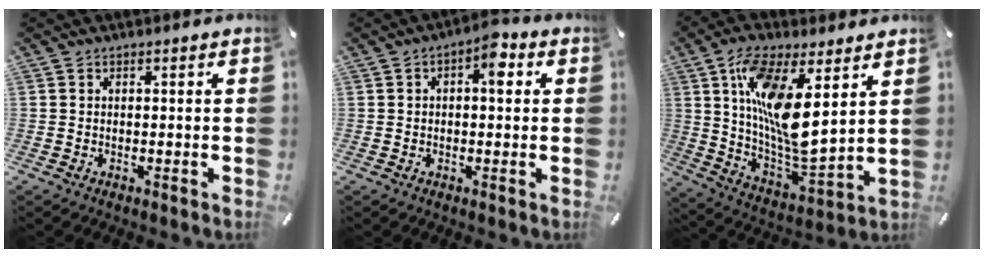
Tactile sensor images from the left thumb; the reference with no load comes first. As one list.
[{"total": 5.3, "force": [1.1, 2.8, 4.4], "torque": [-0.049, -0.002, 0.010]}, {"total": 16.5, "force": [7.1, 5.6, 13.8], "torque": [-0.280, -0.044, 0.118]}]